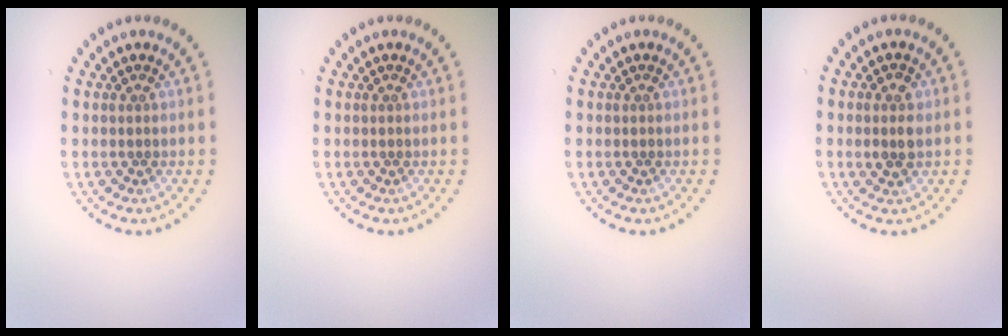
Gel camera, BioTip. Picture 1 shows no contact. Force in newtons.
{"total": 0.0}
{"total": 0.0}
{"total": 2.0, "press": 2.0, "slide": 0.1}